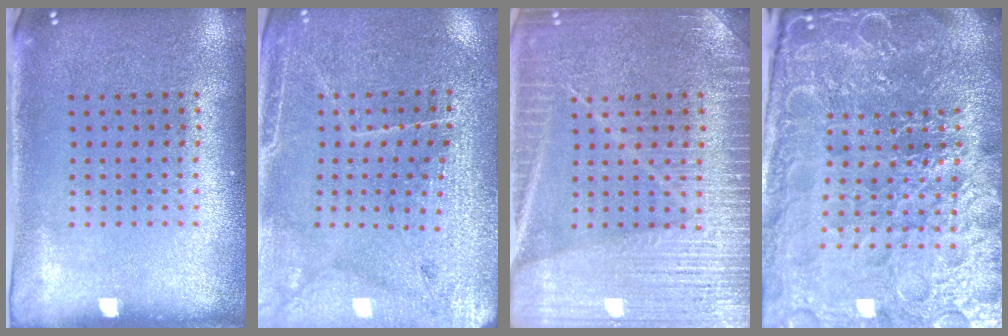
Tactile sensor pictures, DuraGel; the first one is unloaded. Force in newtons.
{"total": 3.1, "press": 3.0, "slide": 0.7}
{"total": 3.9, "press": 3.9, "slide": 0.5}
{"total": 6.8, "press": 6.0, "slide": 3.3}